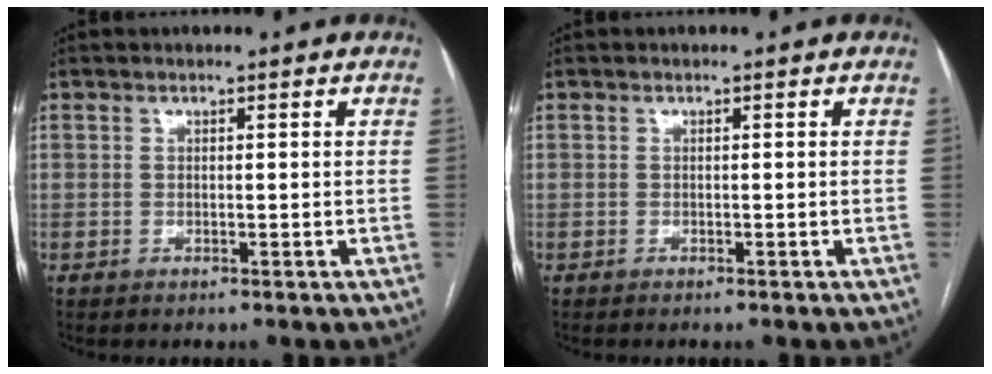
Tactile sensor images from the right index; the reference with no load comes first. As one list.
[{"total": 0.0}]